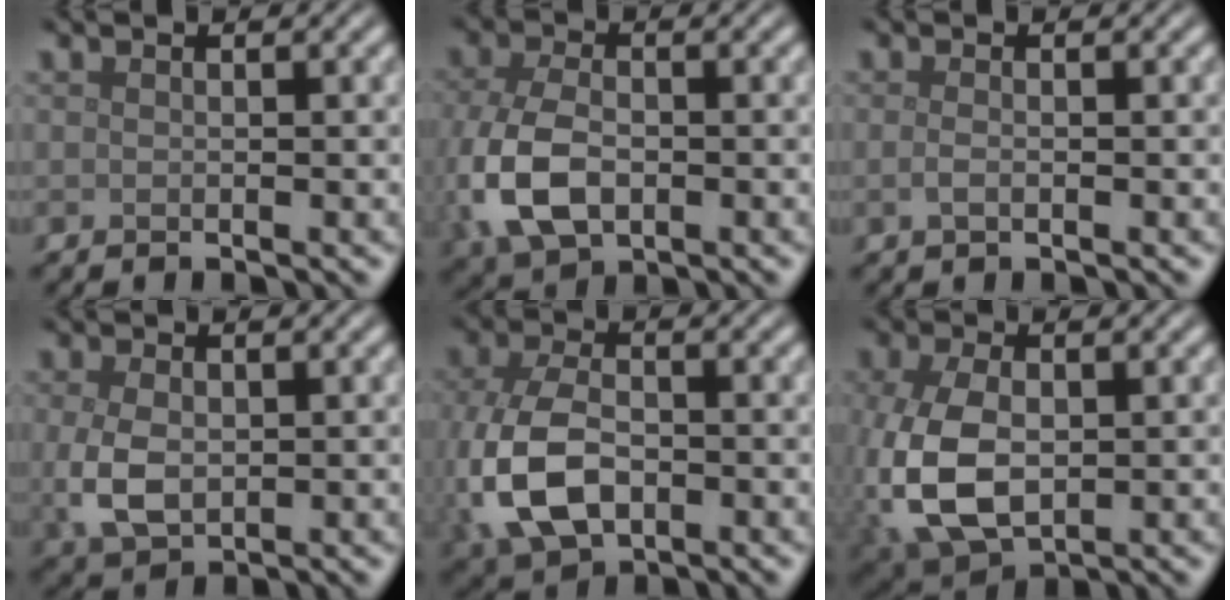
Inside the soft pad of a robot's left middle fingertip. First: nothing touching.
{"total": 7.3, "force": [-1.6, 4.6, 5.4], "torque": [-0.133, -0.011, -0.034]}
{"total": 1.0, "force": [-0.2, 0.4, 0.8], "torque": [-0.020, -0.003, -0.007]}
{"total": 4.1, "force": [-0.3, 2.8, 3.0], "torque": [-0.076, -0.008, 0.000]}
{"total": 8.6, "force": [-1.9, 5.5, 6.3], "torque": [-0.160, -0.017, -0.036]}
{"total": 8.2, "force": [-1.2, 5.0, 6.3], "torque": [-0.160, -0.017, -0.014]}